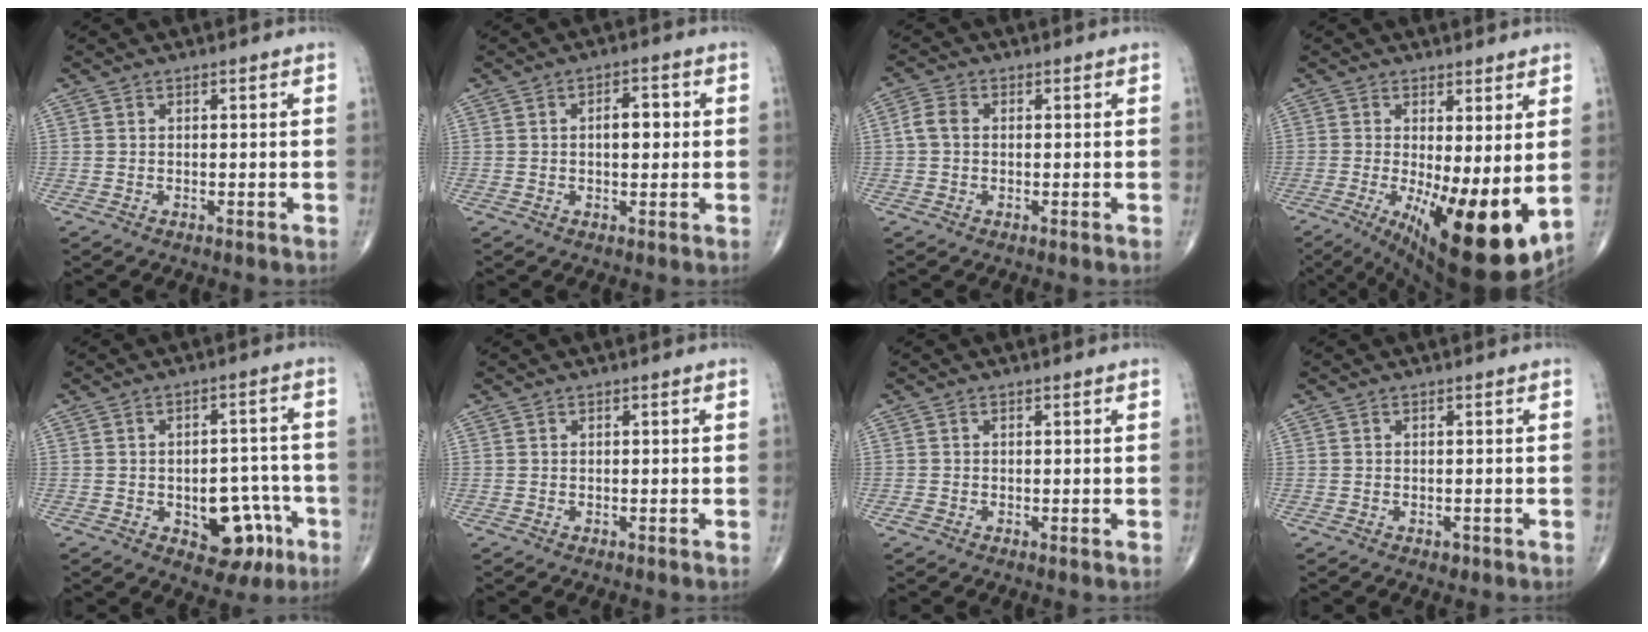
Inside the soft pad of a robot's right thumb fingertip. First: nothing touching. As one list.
[{"total": 4.7, "force": [0.4, 2.5, 3.9], "torque": [-0.050, 0.007, 0.003]}, {"total": 3.3, "force": [0.1, 2.4, 2.3], "torque": [-0.050, 0.010, -0.003]}, {"total": 16.5, "force": [-2.3, 5.3, 15.4], "torque": [-0.218, -0.032, -0.014]}, {"total": 10.4, "force": [-4.0, 6.4, 7.2], "torque": [-0.052, 0.035, -0.043]}, {"total": 0.0}, {"total": 0.9, "force": [-0.3, 0.4, 0.7], "torque": [-0.013, -0.003, -0.009]}, {"total": 0.8, "force": [-0.4, 0.5, 0.5], "torque": [-0.002, 0.000, -0.004]}]